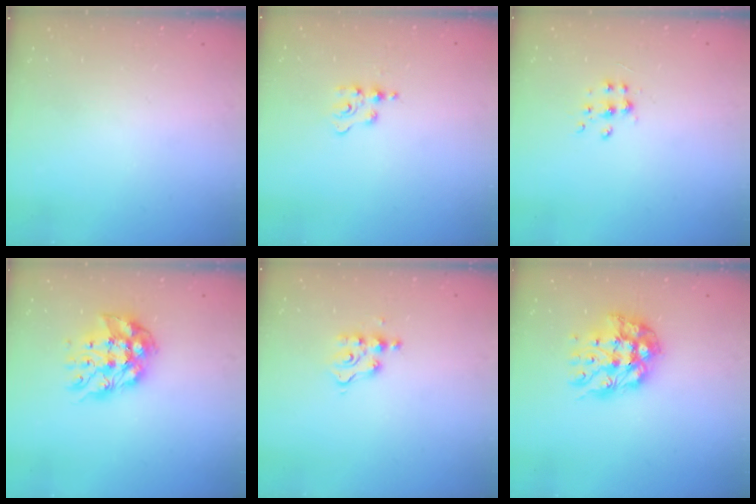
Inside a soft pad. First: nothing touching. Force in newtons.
{"total": 4.0, "press": 4.0, "slide": 0.4}
{"total": 7.1, "press": 7.1, "slide": 0.5}
{"total": 12.3, "press": 12.3, "slide": 1.2}
{"total": 4.5, "press": 4.4, "slide": 0.6}
{"total": 13.4, "press": 13.3, "slide": 1.2}